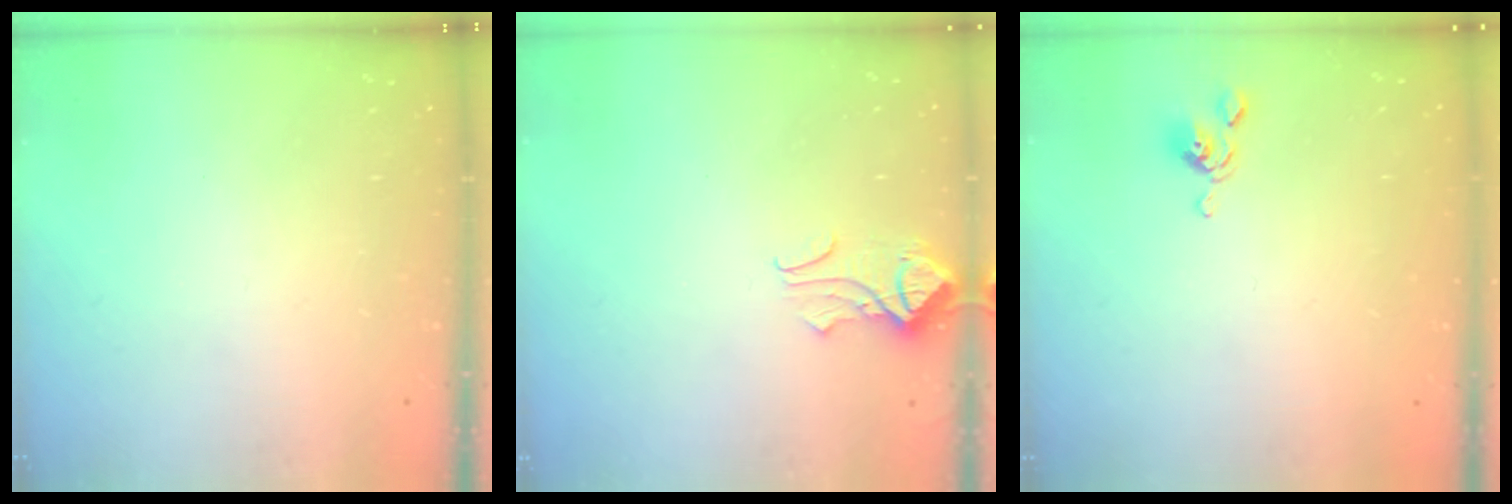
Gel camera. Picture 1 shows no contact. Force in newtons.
{"total": 2.4, "press": 2.3, "slide": 0.5}
{"total": 4.8, "press": 4.8, "slide": 0.3}